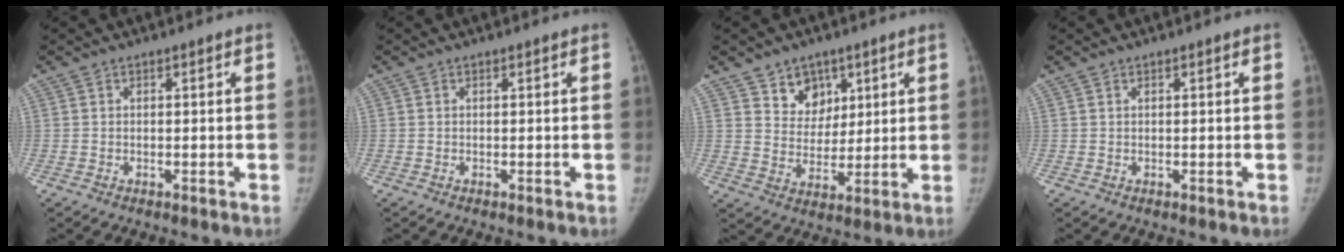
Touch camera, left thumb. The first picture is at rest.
{"total": 0.0}
{"total": 7.5, "force": [4.6, 5.7, 1.7], "torque": [0.013, -0.032, 0.085]}
{"total": 0.0}